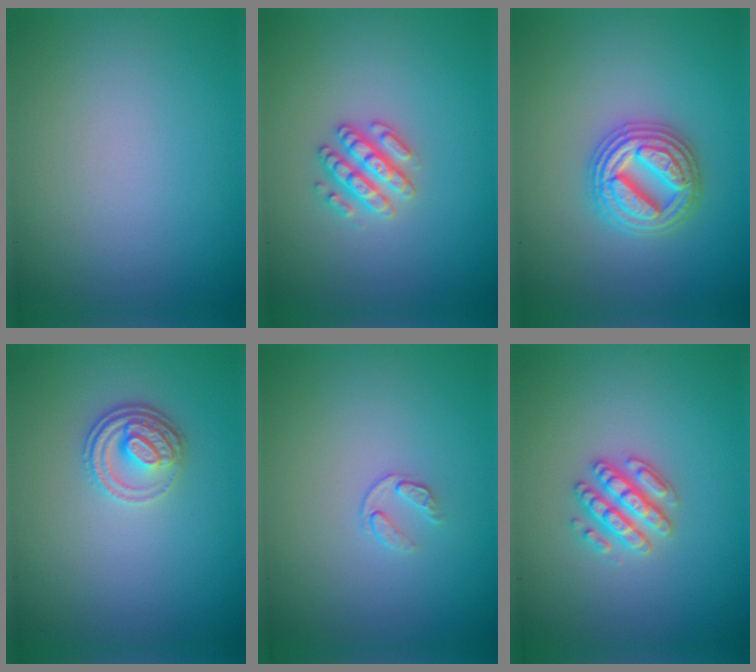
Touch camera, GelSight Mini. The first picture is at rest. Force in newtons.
{"total": 2.6, "press": 2.6, "slide": 0.3}
{"total": 4.9, "press": 4.8, "slide": 0.8}
{"total": 2.8, "press": 2.3, "slide": 1.7}
{"total": 0.9, "press": 0.5, "slide": 0.8}
{"total": 2.8, "press": 2.7, "slide": 0.8}